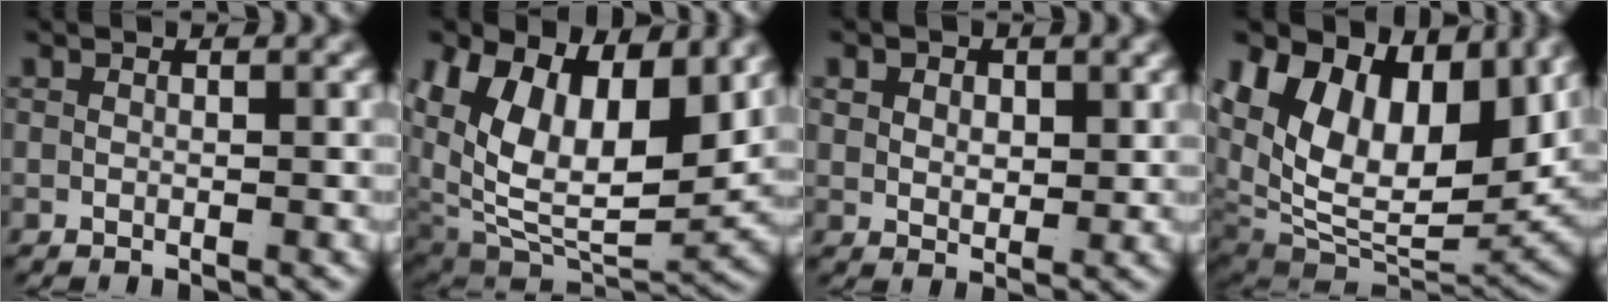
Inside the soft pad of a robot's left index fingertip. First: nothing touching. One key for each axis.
{"total": 13.2, "fx": 1.0, "fy": 8.7, "fz": 9.8, "tx": -0.188, "ty": -0.049, "tz": 0.042}
{"total": 2.5, "fx": 1.0, "fy": 1.6, "fz": 1.6, "tx": -0.032, "ty": -0.020, "tz": 0.032}
{"total": 18.3, "fx": 1.5, "fy": 12.7, "fz": 13.1, "tx": -0.245, "ty": -0.046, "tz": 0.040}